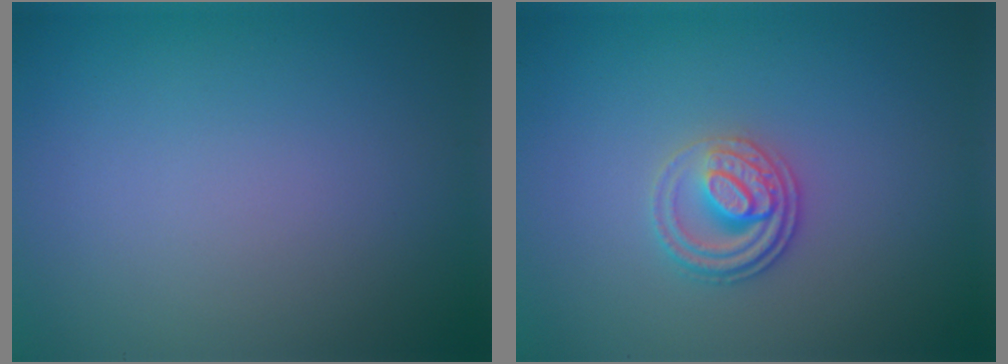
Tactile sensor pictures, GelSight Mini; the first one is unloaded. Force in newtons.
{"total": 2.8, "press": 2.6, "slide": 1.0}